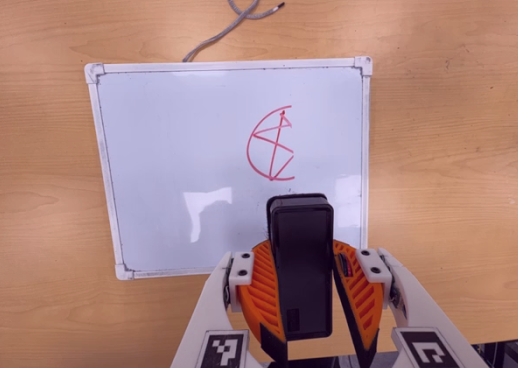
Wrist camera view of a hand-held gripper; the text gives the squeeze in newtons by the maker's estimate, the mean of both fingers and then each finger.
{"total": 9.1, "left": 9.2, "right": 9.0}